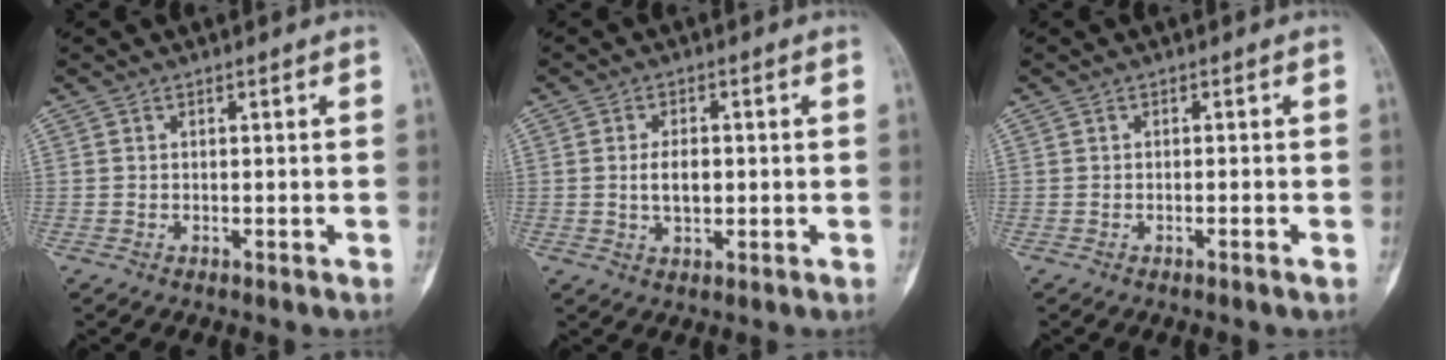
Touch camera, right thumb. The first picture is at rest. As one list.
[{"total": 4.3, "force": [0.0, 2.5, 3.5], "torque": [-0.052, -0.001, 0.000]}, {"total": 0.9, "force": [-0.5, 0.0, 0.8], "torque": [-0.020, 0.004, -0.005]}]